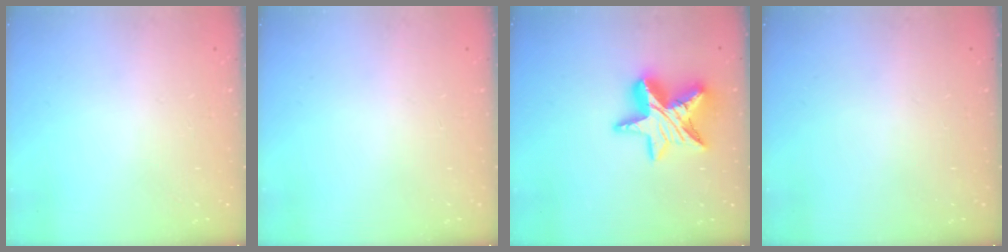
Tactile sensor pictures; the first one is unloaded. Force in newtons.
{"total": 0.0}
{"total": 15.9, "press": 15.9, "slide": 1.2}
{"total": 0.0}